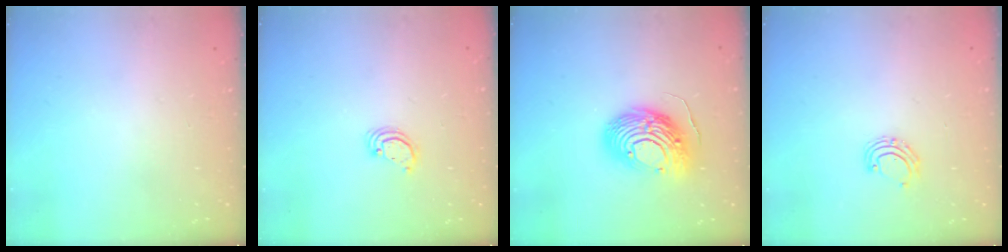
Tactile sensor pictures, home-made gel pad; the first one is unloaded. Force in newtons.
{"total": 2.8, "press": 2.8, "slide": 0.2}
{"total": 13.7, "press": 13.5, "slide": 2.3}
{"total": 6.0, "press": 5.9, "slide": 1.1}